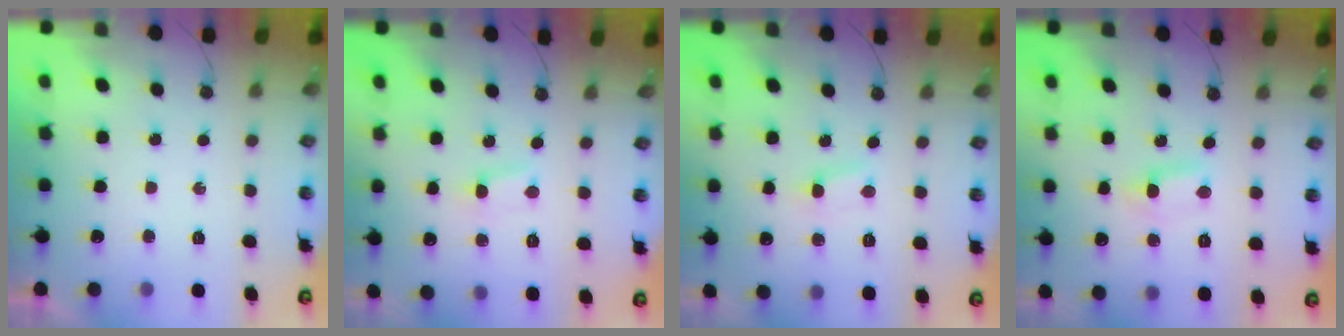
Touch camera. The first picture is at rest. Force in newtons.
{"total": 0.0}
{"total": 1.0, "press": 1.0, "slide": 0.1}
{"total": 1.1, "press": 0.9, "slide": 0.7}